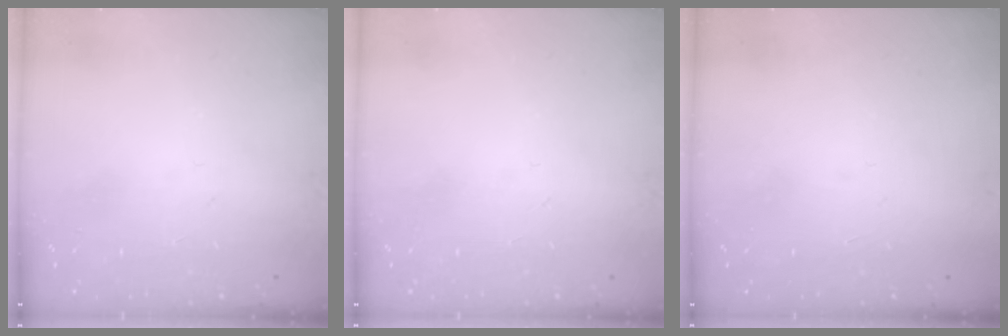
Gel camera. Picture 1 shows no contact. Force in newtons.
{"total": 0.0}
{"total": 1.5, "press": 1.5, "slide": 0.1}